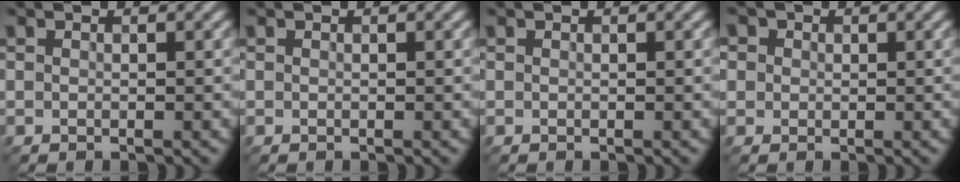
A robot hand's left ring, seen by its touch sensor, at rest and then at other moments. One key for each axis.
{"total": 0.0}
{"total": 0.0}
{"total": 3.3, "fx": 1.5, "fy": 2.6, "fz": 1.3, "tx": -0.023, "ty": 0.015, "tz": 0.009}